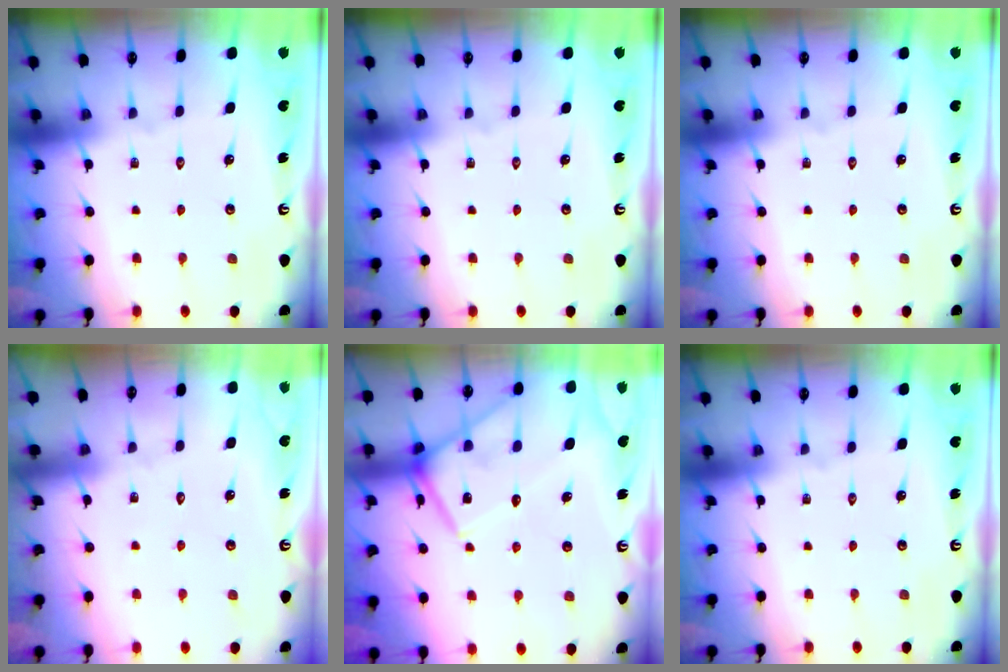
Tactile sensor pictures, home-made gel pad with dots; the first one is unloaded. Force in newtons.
{"total": 0.0}
{"total": 0.0}
{"total": 4.0, "press": 4.0, "slide": 0.4}
{"total": 15.6, "press": 15.6, "slide": 0.9}
{"total": 0.0}